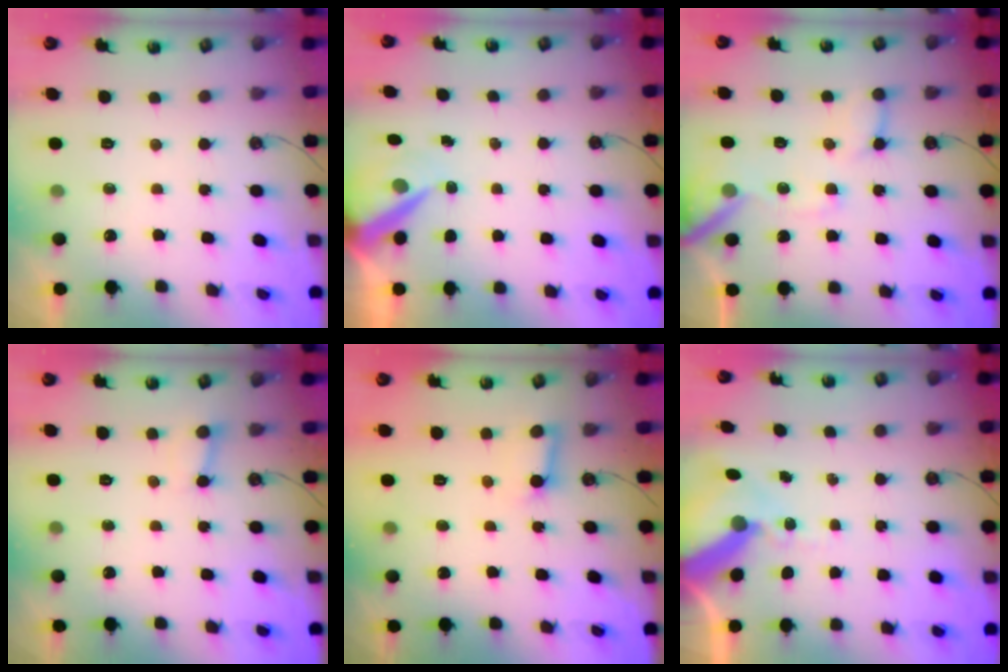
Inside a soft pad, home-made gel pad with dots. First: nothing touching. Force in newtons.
{"total": 6.7, "press": 6.7, "slide": 0.8}
{"total": 11.5, "press": 11.3, "slide": 1.5}
{"total": 2.5, "press": 2.4, "slide": 0.4}
{"total": 6.0, "press": 6.0, "slide": 0.7}
{"total": 11.5, "press": 11.4, "slide": 1.6}